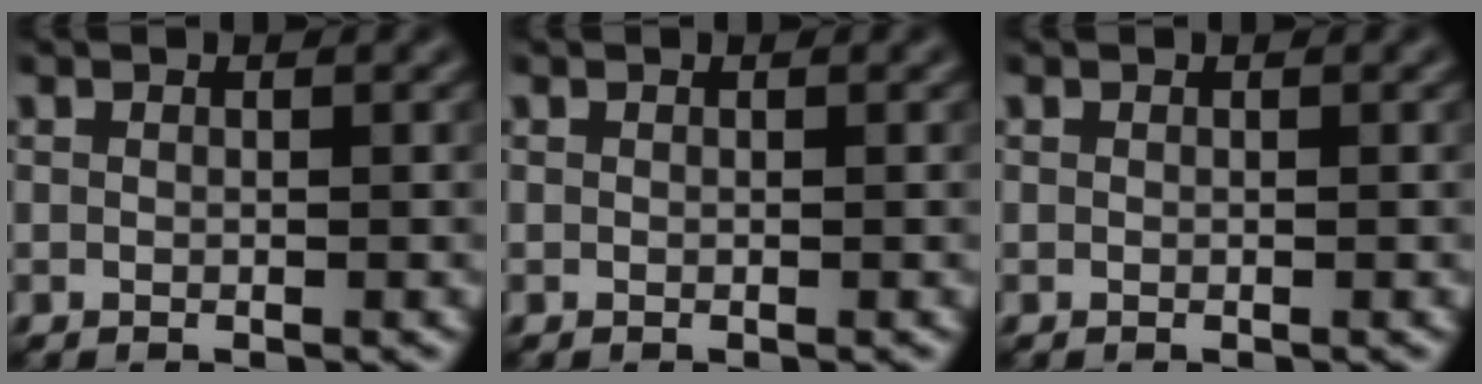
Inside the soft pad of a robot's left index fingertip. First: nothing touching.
{"total": 0.0}
{"total": 0.0}